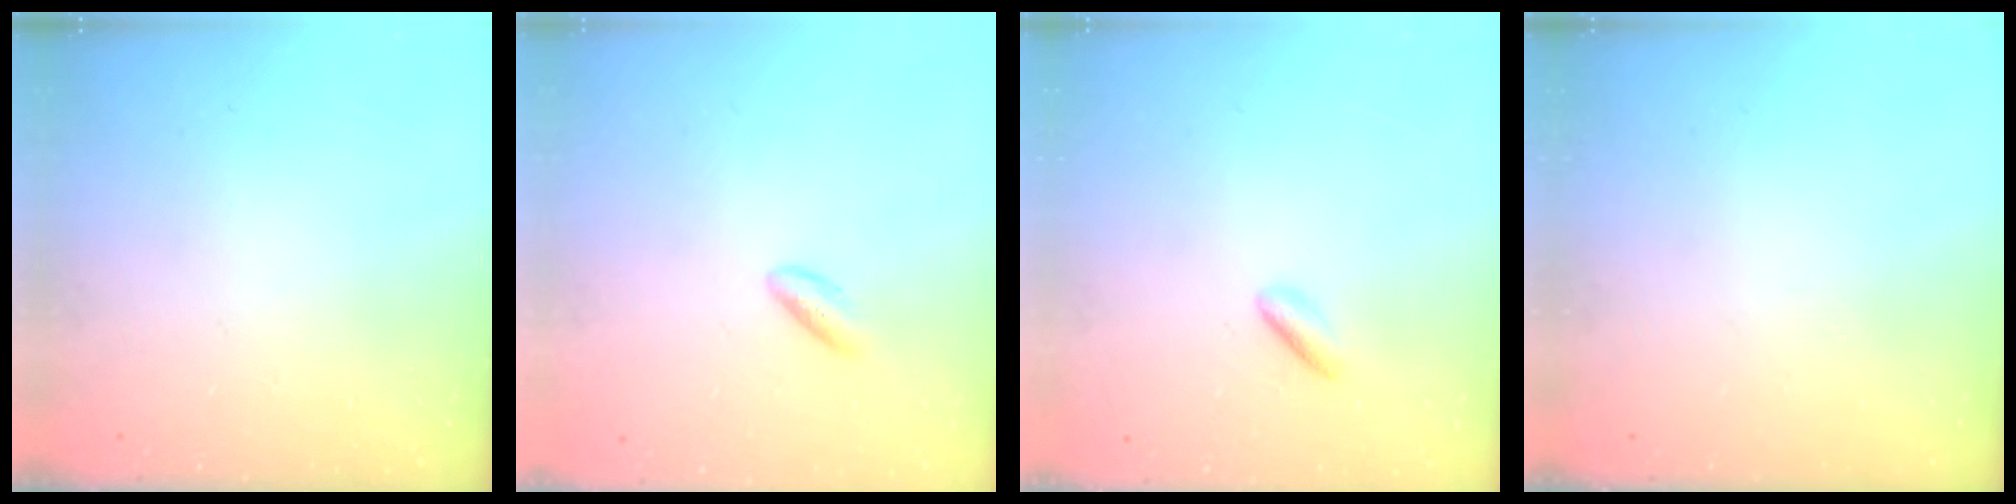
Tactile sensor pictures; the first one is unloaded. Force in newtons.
{"total": 2.8, "press": 2.5, "slide": 1.2}
{"total": 1.6, "press": 1.5, "slide": 0.6}
{"total": 0.0}